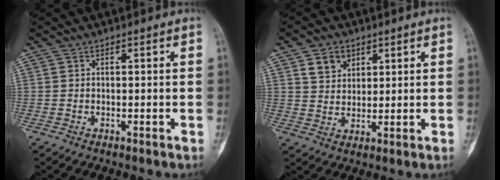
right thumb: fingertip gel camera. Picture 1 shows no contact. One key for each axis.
{"total": 5.7, "fx": 2.9, "fy": 4.3, "fz": 2.3, "tx": -0.018, "ty": -0.017, "tz": 0.056}